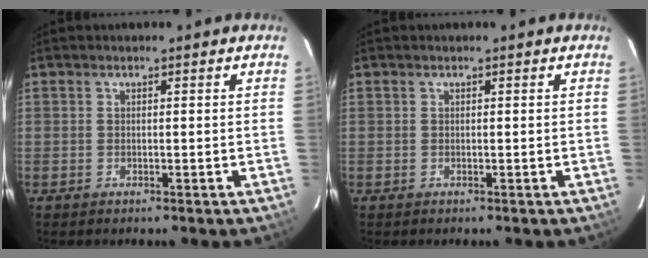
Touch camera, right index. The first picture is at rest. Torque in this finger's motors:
{"motor_torque": [0.00, 0.00, 0.00, 0.00]}